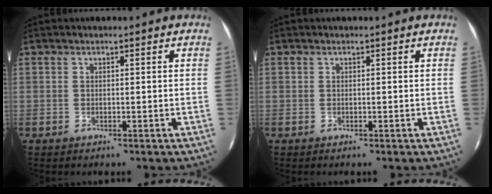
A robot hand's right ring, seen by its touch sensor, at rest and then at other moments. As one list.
[{"total": 0.0}]